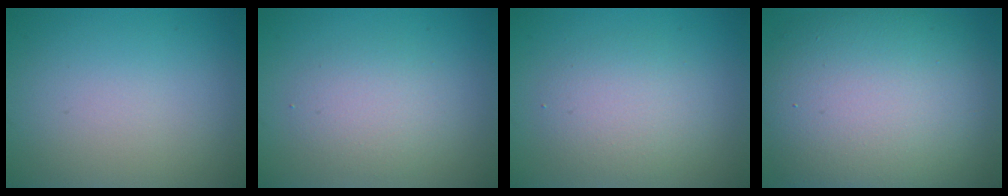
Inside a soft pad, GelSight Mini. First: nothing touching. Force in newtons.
{"total": 2.7, "press": 2.7, "slide": 0.1}
{"total": 3.0, "press": 3.0, "slide": 0.1}
{"total": 13.8, "press": 13.8, "slide": 0.7}